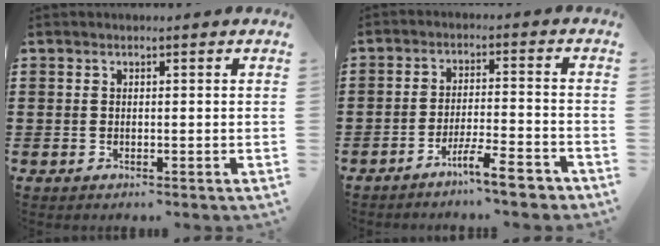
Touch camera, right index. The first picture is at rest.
{"total": 7.0, "force": [-5.8, 0.3, 3.8], "torque": [-0.063, -0.002, -0.105]}